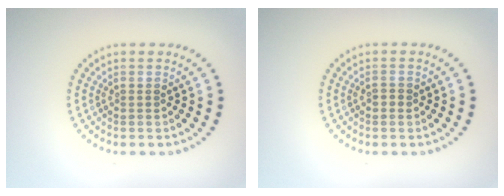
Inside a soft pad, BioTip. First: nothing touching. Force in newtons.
{"total": 0.8, "press": 0.8, "slide": 0.1}